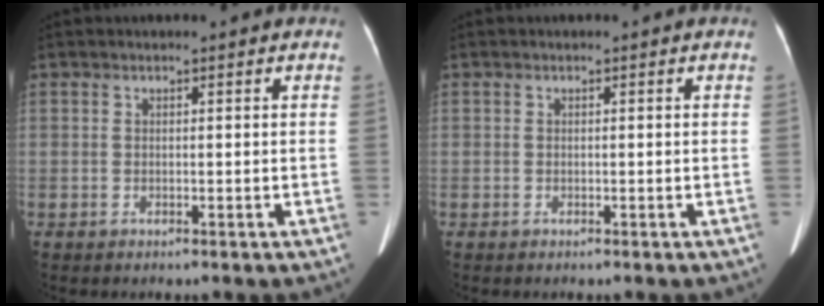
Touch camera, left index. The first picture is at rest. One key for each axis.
{"total": 0.0}